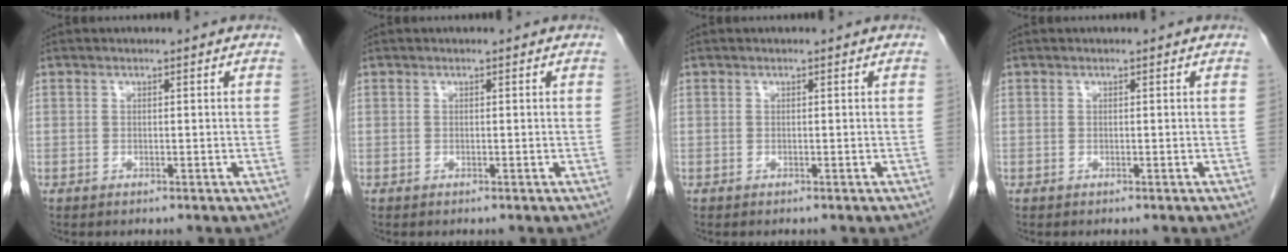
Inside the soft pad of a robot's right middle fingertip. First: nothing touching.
{"total": 0.0}
{"total": 0.0}
{"total": 0.0}